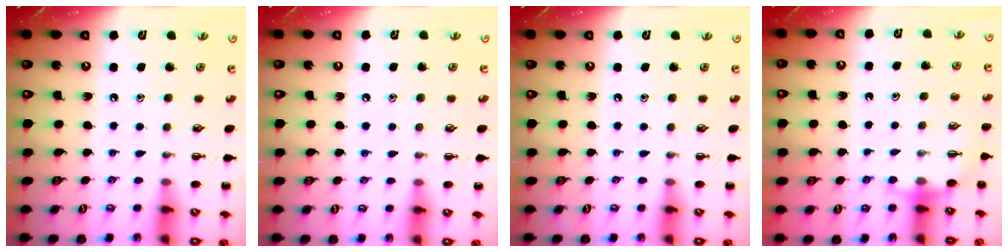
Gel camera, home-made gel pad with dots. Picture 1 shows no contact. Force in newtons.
{"total": 5.2, "press": 4.9, "slide": 1.6}
{"total": 0.0}
{"total": 5.6, "press": 5.5, "slide": 1.0}